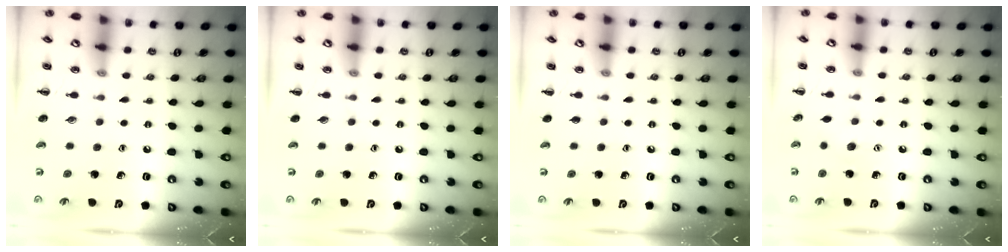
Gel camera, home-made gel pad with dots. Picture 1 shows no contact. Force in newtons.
{"total": 0.0}
{"total": 0.0}
{"total": 2.8, "press": 2.8, "slide": 0.7}